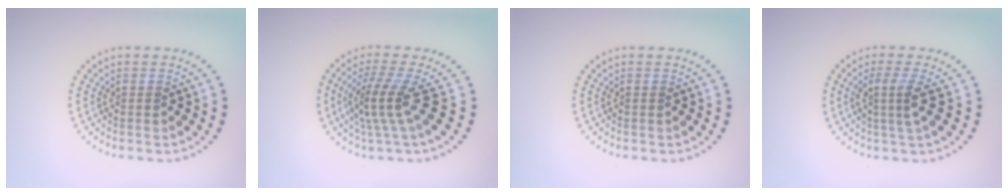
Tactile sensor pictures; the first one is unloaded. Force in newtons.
{"total": 3.6, "press": 2.8, "slide": 2.3}
{"total": 0.0}
{"total": 2.5, "press": 1.9, "slide": 1.6}